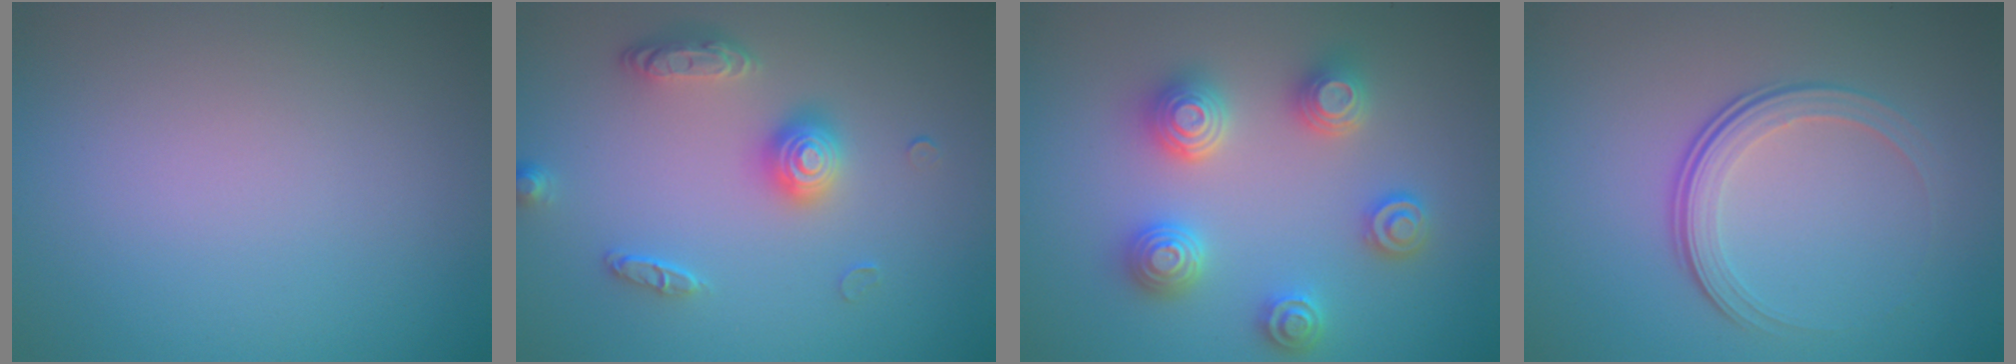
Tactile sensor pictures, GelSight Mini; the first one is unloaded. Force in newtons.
{"total": 3.3, "press": 2.9, "slide": 1.6}
{"total": 4.7, "press": 4.7, "slide": 0.6}
{"total": 3.6, "press": 2.4, "slide": 2.7}